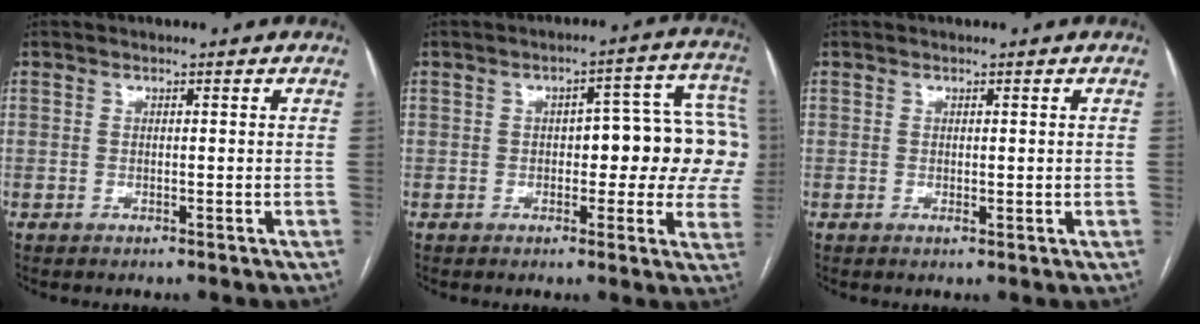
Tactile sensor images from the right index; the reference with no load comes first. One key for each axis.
{"total": 13.3, "fx": 0.4, "fy": 5.4, "fz": 12.2, "tx": -0.132, "ty": 0.042, "tz": 0.005}
{"total": 0.8, "fx": 0.0, "fy": 0.4, "fz": 0.7, "tx": -0.011, "ty": -0.002, "tz": 0.003}